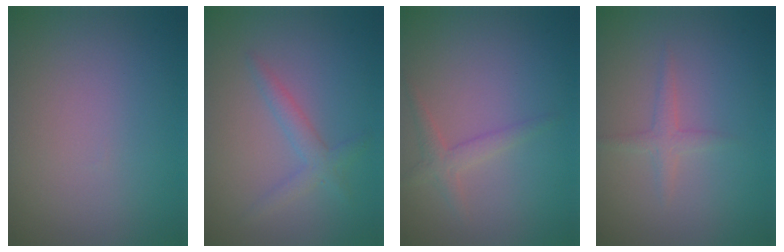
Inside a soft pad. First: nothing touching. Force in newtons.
{"total": 2.0, "press": 2.0, "slide": 0.2}
{"total": 1.7, "press": 1.6, "slide": 0.1}
{"total": 1.4, "press": 1.4, "slide": 0.0}